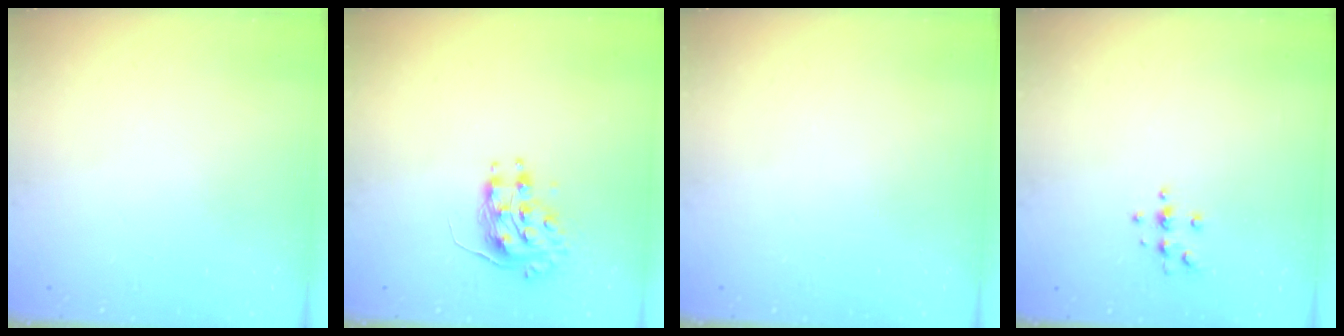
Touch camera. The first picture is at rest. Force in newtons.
{"total": 8.6, "press": 8.6, "slide": 0.3}
{"total": 0.0}
{"total": 4.7, "press": 4.6, "slide": 0.5}